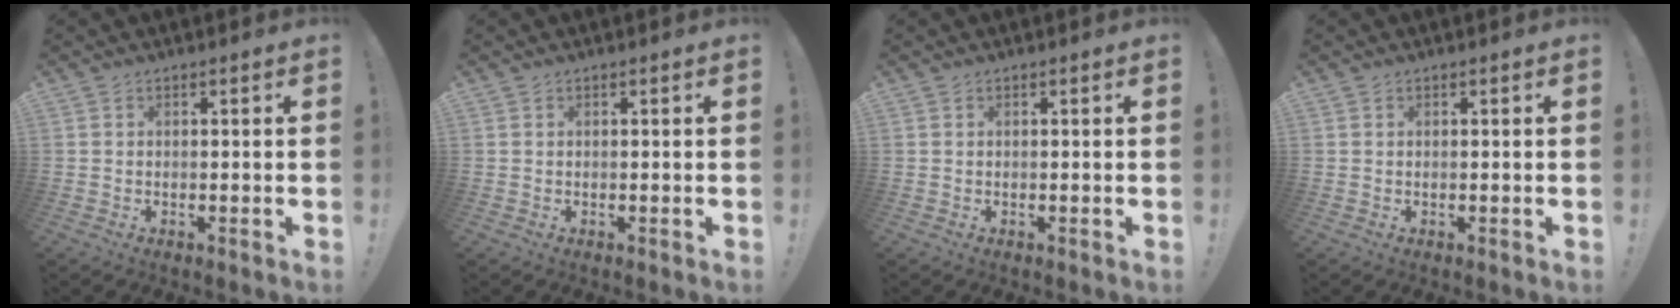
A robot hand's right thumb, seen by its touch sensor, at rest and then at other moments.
{"total": 0.0}
{"total": 0.0}
{"total": 0.0}